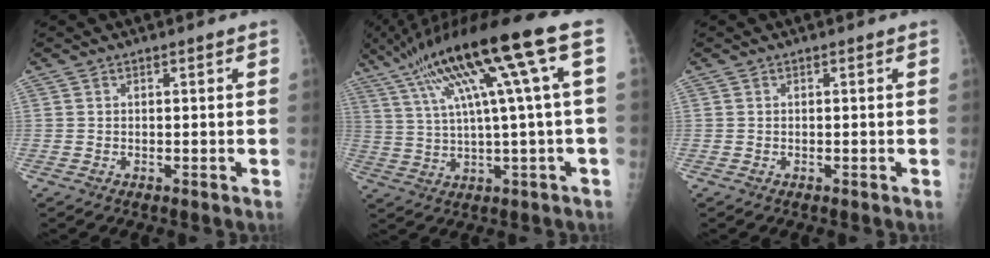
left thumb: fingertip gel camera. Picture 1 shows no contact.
{"total": 19.3, "force": [6.5, 2.3, 18.0], "torque": [-0.322, 0.028, 0.107]}
{"total": 0.0}